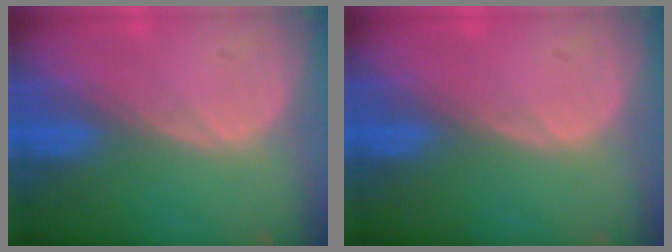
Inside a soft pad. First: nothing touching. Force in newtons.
{"total": 0.0}